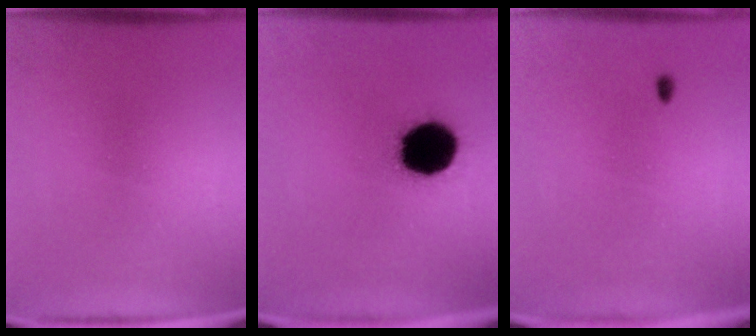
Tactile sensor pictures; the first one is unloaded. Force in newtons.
{"total": 18.7}
{"total": 0.7}